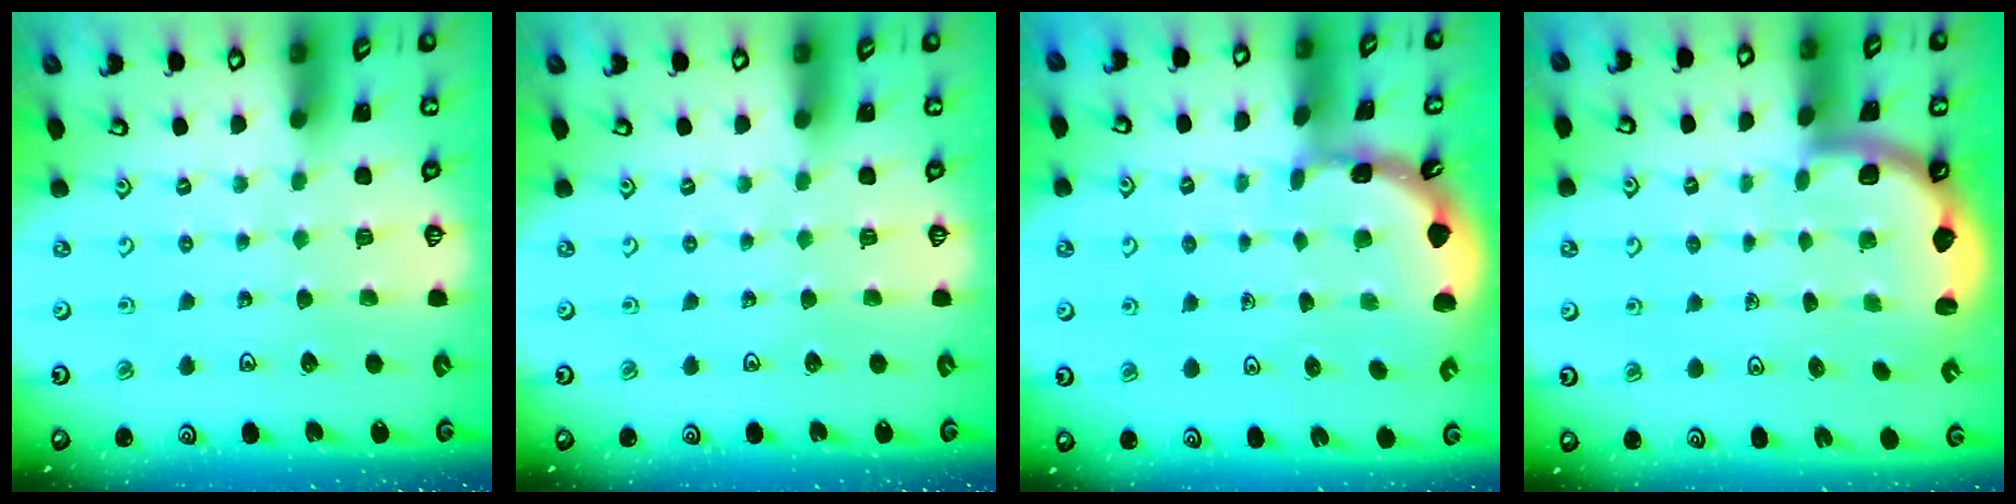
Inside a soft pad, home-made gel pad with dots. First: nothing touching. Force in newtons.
{"total": 0.0}
{"total": 1.6, "press": 1.5, "slide": 0.3}
{"total": 2.5, "press": 2.4, "slide": 0.8}